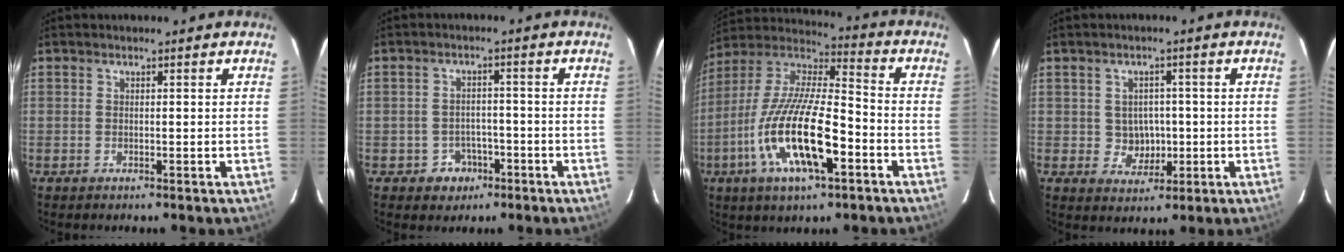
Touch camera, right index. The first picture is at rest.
{"total": 4.7, "force": [-2.5, 3.9, 0.7], "torque": [-0.028, 0.016, -0.024]}
{"total": 20.1, "force": [-7.6, 6.1, 17.6], "torque": [-0.348, -0.025, -0.146]}
{"total": 4.7, "force": [-0.3, 4.5, 1.4], "torque": [-0.032, 0.010, 0.009]}